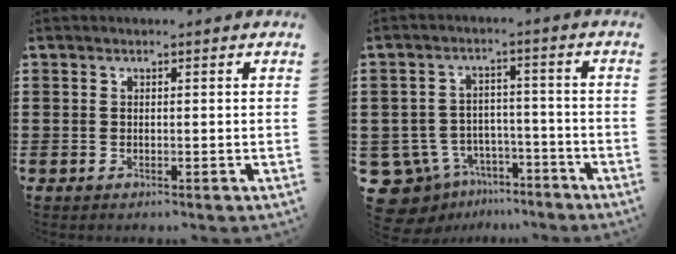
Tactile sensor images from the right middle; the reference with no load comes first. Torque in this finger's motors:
{"motor_torque": [-0.24, -0.01, 0.04, -0.03]}